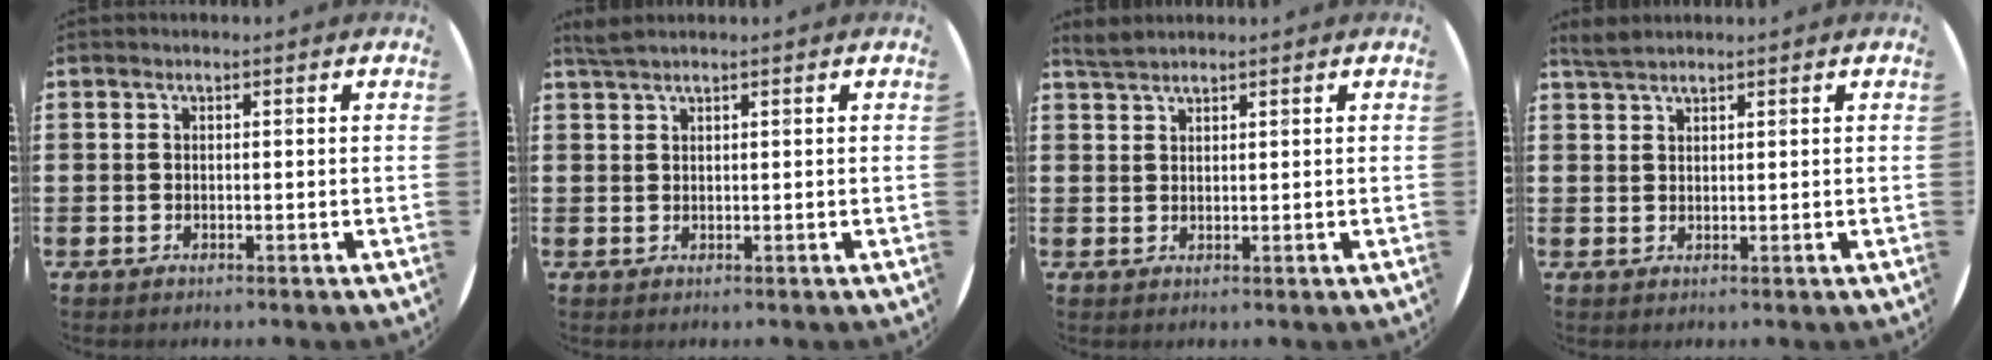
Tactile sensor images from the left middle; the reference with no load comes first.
{"total": 1.4, "force": [1.3, -0.1, 0.6], "torque": [-0.012, 0.002, 0.024]}
{"total": 1.9, "force": [1.9, 0.2, 0.3], "torque": [-0.008, 0.005, 0.036]}
{"total": 2.0, "force": [1.9, 0.3, 0.5], "torque": [-0.012, 0.005, 0.036]}